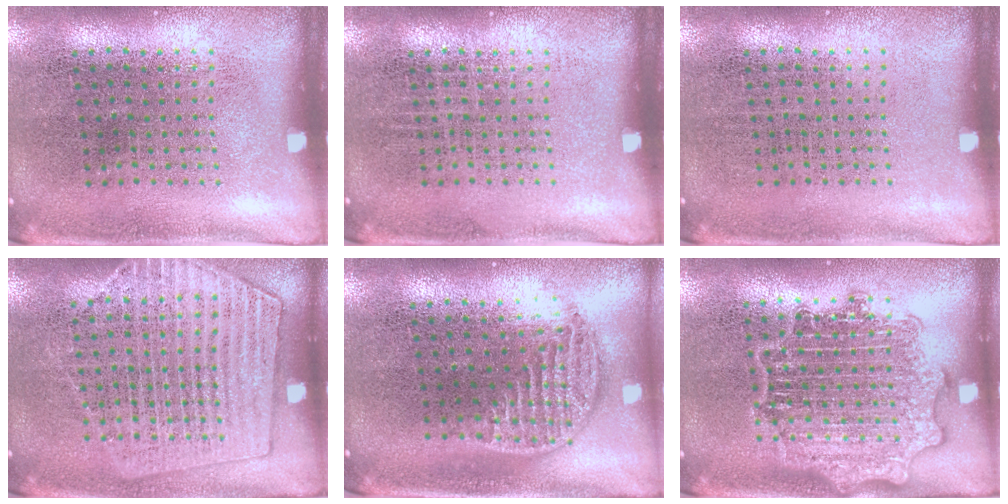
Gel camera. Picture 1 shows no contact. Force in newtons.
{"total": 0.0}
{"total": 0.0}
{"total": 1.4, "press": 1.3, "slide": 0.5}
{"total": 1.3, "press": 1.1, "slide": 0.7}
{"total": 2.8, "press": 2.8, "slide": 0.4}